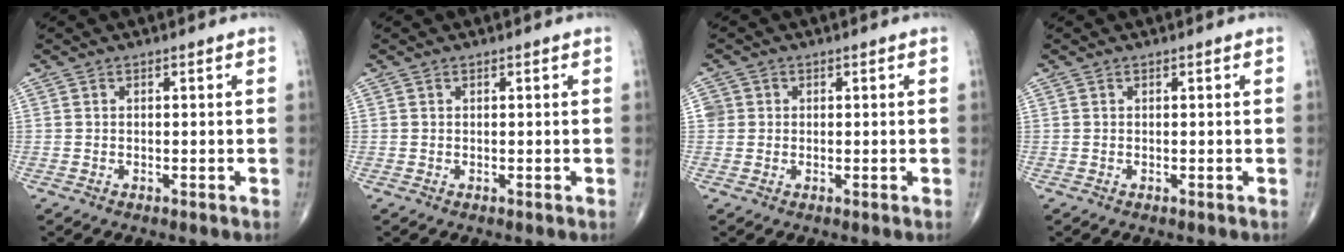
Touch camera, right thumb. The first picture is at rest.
{"total": 0.0}
{"total": 2.5, "force": [0.4, 2.4, 0.5], "torque": [0.007, 0.005, 0.006]}
{"total": 0.0}